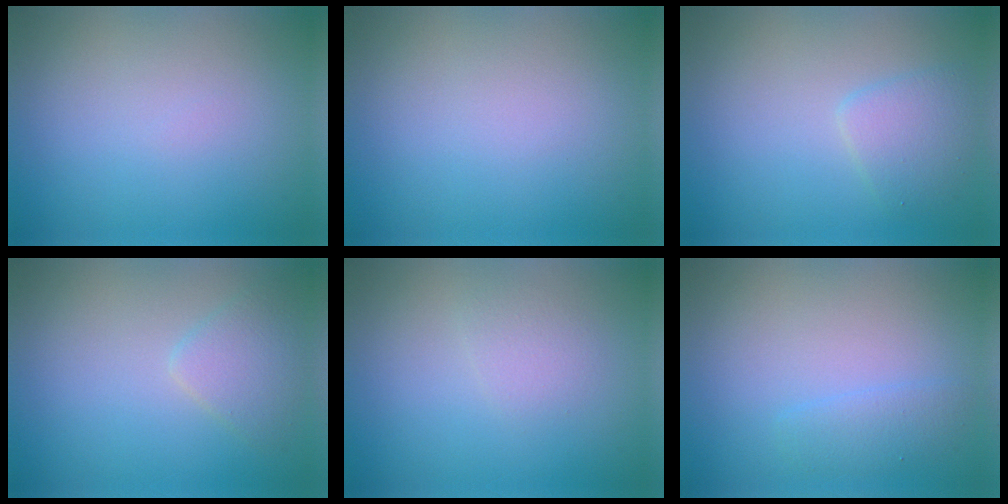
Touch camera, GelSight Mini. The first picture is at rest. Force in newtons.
{"total": 0.0}
{"total": 2.3, "press": 2.3, "slide": 0.1}
{"total": 2.3, "press": 2.2, "slide": 0.2}
{"total": 1.3, "press": 1.3, "slide": 0.2}
{"total": 1.6, "press": 1.6, "slide": 0.1}